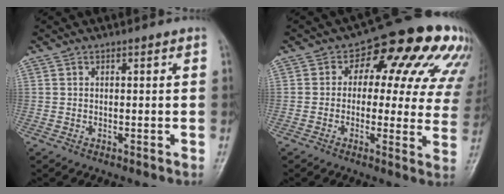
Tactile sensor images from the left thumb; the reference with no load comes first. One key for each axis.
{"total": 19.2, "fx": 7.0, "fy": 10.6, "fz": 14.4, "tx": -0.129, "ty": 0.018, "tz": 0.072}